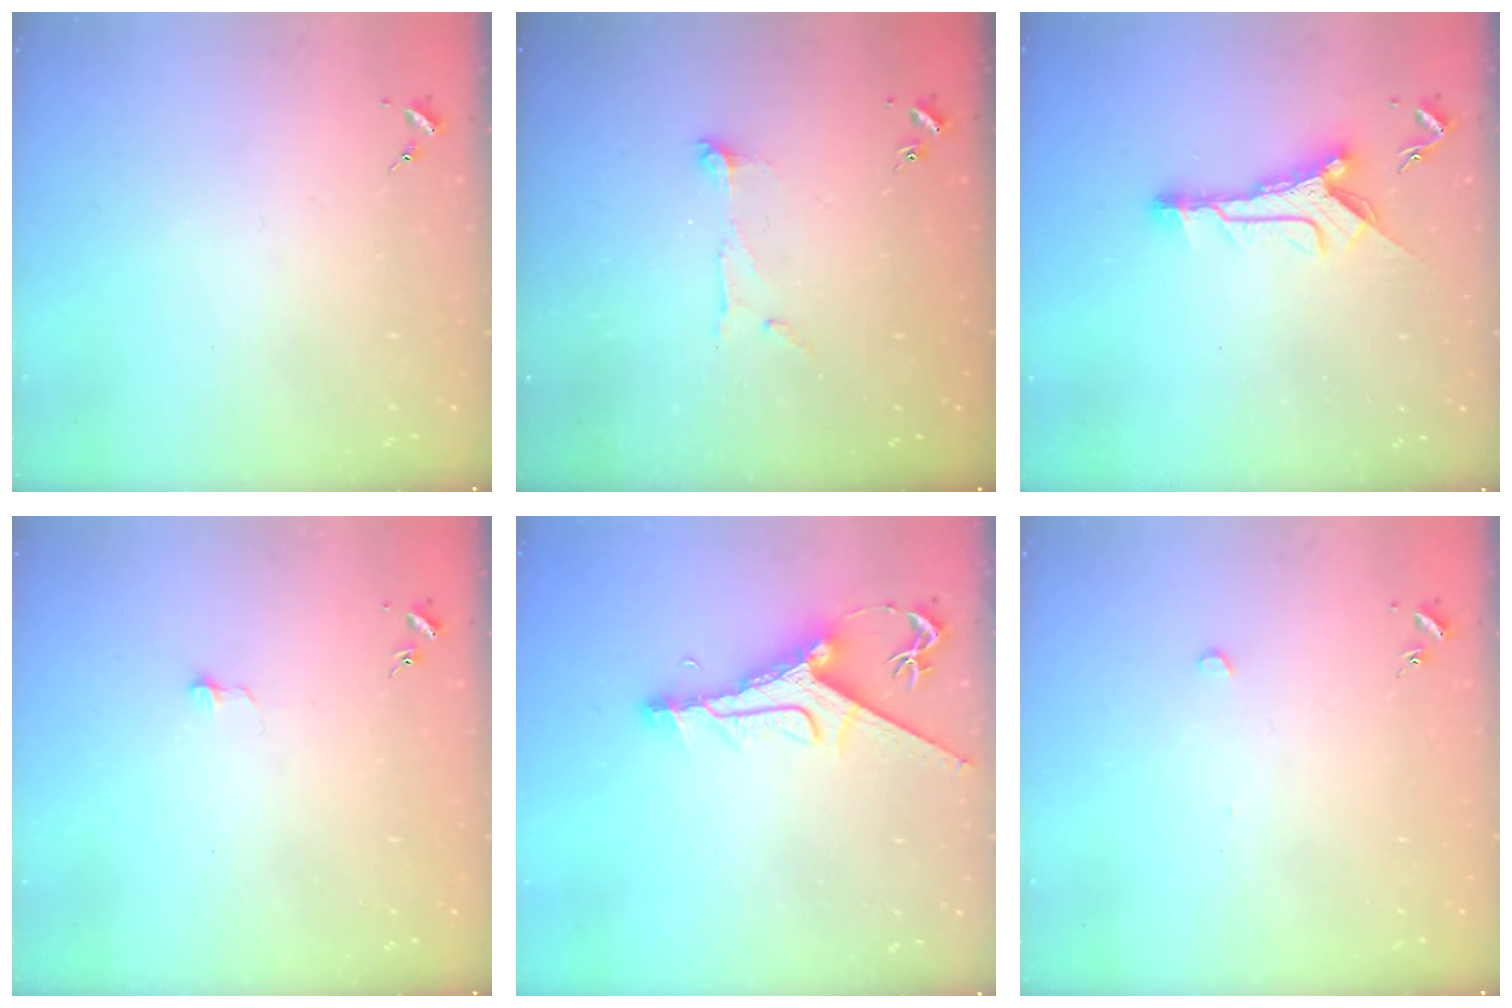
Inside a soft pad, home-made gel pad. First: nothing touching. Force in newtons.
{"total": 6.1, "press": 6.1, "slide": 0.4}
{"total": 10.7, "press": 10.7, "slide": 0.4}
{"total": 3.5, "press": 3.5, "slide": 0.3}
{"total": 10.6, "press": 10.5, "slide": 1.3}
{"total": 2.7, "press": 2.6, "slide": 0.3}